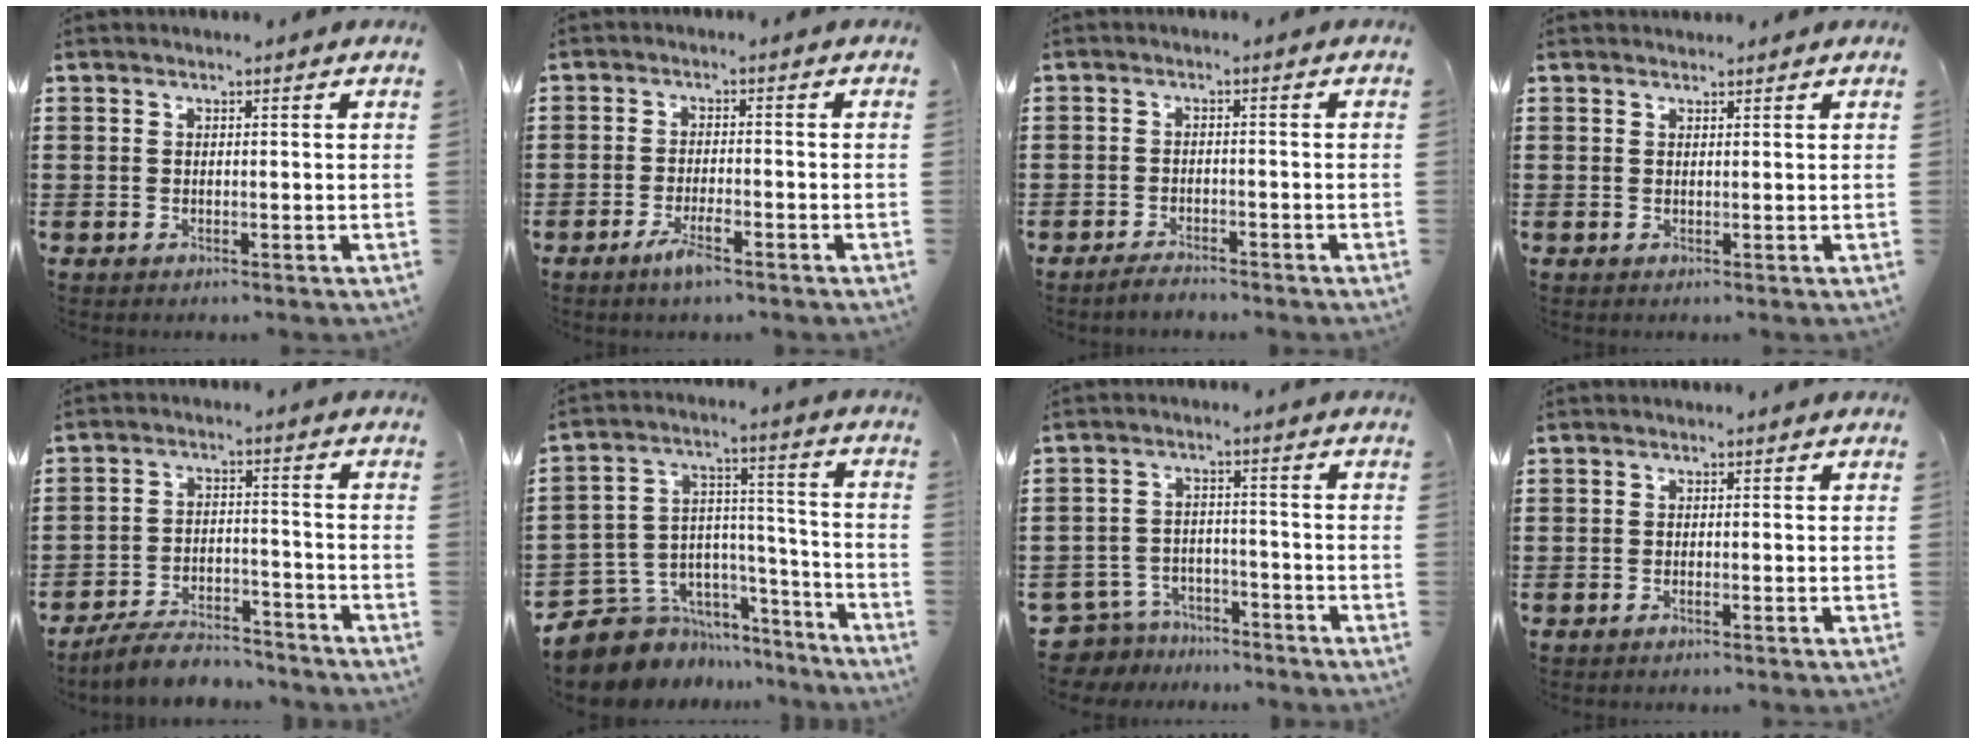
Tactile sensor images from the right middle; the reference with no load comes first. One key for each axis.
{"total": 3.7, "fx": -2.3, "fy": 0.7, "fz": 2.8, "tx": -0.058, "ty": -0.002, "tz": -0.045}
{"total": 2.1, "fx": -2.1, "fy": 0.3, "fz": 0.4, "tx": -0.011, "ty": 0.001, "tz": -0.041}
{"total": 0.8, "fx": 0.8, "fy": 0.1, "fz": 0.0, "tx": -0.002, "ty": 0.000, "tz": 0.015}
{"total": 6.2, "fx": -5.9, "fy": 1.3, "fz": 1.7, "tx": -0.030, "ty": 0.012, "tz": -0.112}
{"total": 8.6, "fx": -6.6, "fy": 5.4, "fz": 1.1, "tx": -0.052, "ty": 0.005, "tz": -0.124}
{"total": 5.3, "fx": -5.1, "fy": 1.3, "fz": 0.3, "tx": -0.031, "ty": 0.006, "tz": -0.113}
{"total": 0.6, "fx": -0.4, "fy": 0.0, "fz": 0.5, "tx": -0.011, "ty": -0.002, "tz": -0.007}